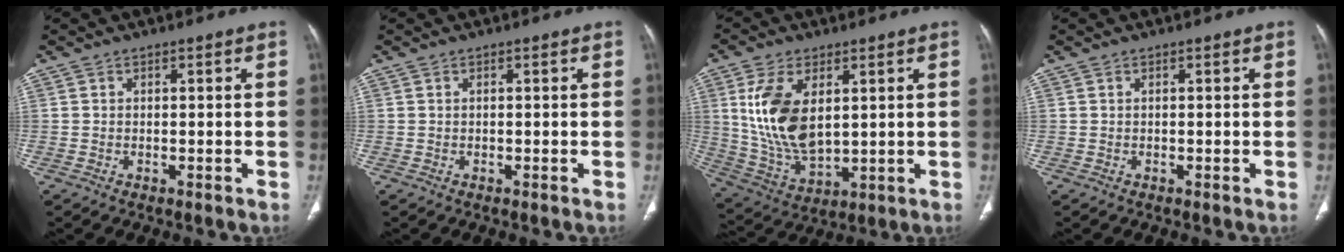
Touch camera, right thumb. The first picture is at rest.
{"total": 0.0}
{"total": 14.4, "force": [3.4, 8.0, 11.5], "torque": [-0.220, -0.019, 0.079]}
{"total": 0.0}